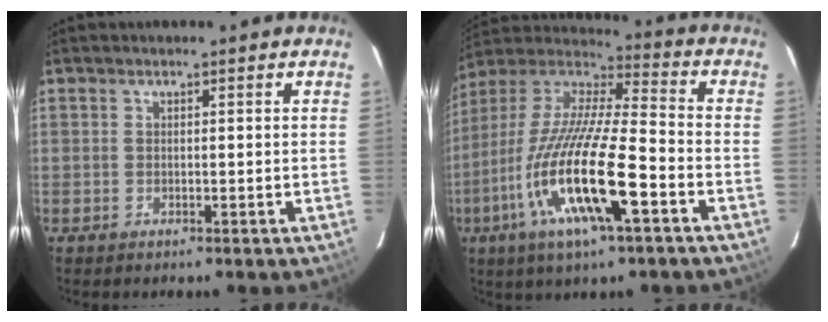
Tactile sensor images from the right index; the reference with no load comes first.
{"total": 21.3, "force": [-8.5, 3.8, 19.2], "torque": [-0.371, -0.037, -0.168]}